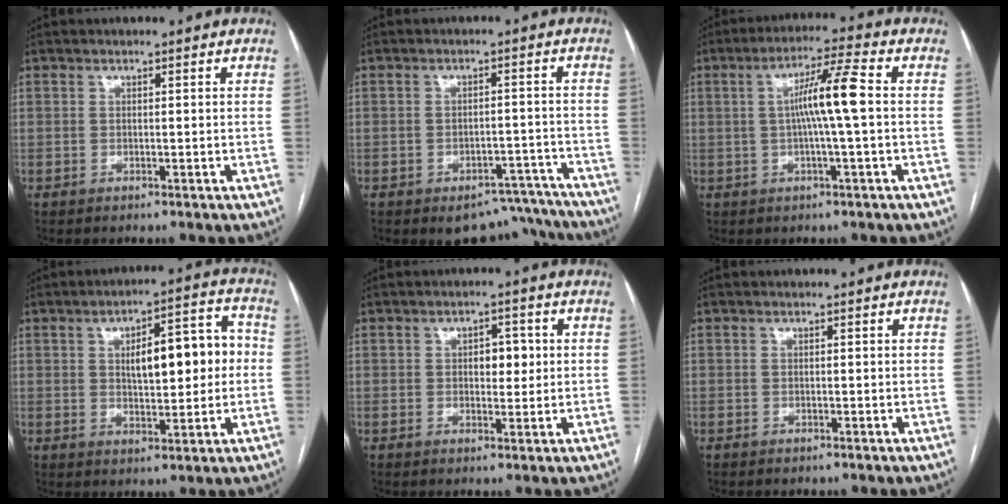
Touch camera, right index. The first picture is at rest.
{"total": 8.8, "force": [-7.9, 3.7, 1.1], "torque": [0.020, 0.031, -0.095]}
{"total": 8.1, "force": [0.3, -0.4, 8.0], "torque": [-0.143, 0.013, 0.002]}
{"total": 11.1, "force": [1.1, 3.7, 10.4], "torque": [-0.147, 0.034, 0.021]}
{"total": 3.7, "force": [0.5, 2.1, 3.1], "torque": [-0.041, 0.008, 0.010]}
{"total": 0.0}